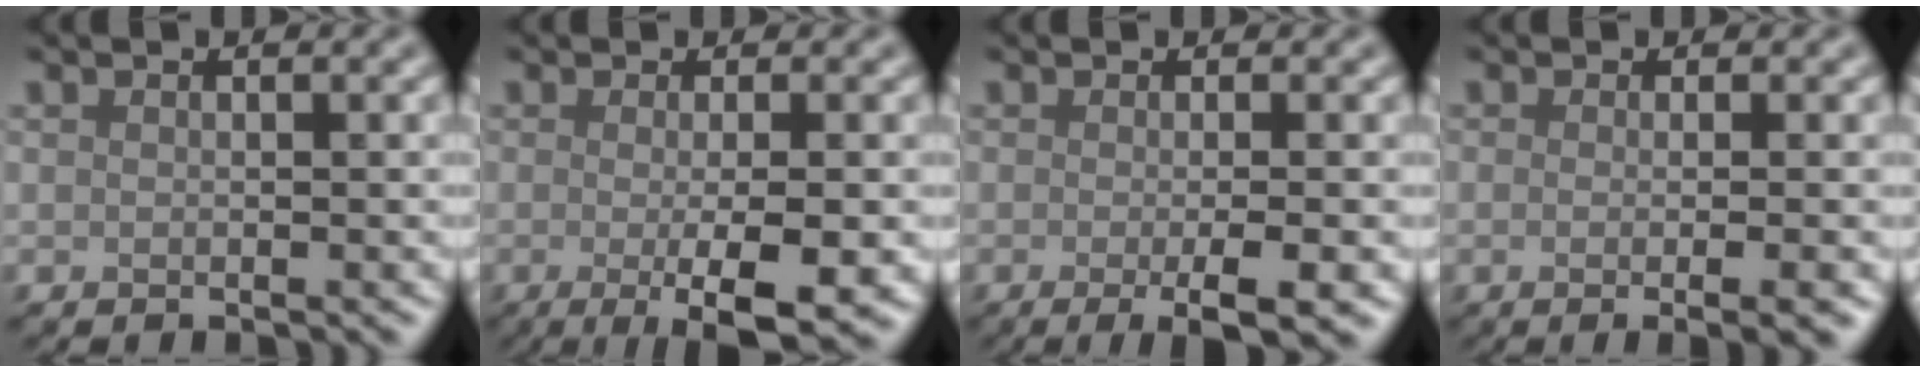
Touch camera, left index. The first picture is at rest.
{"total": 5.8, "force": [-1.3, 1.3, 5.5], "torque": [-0.078, -0.012, -0.018]}
{"total": 4.1, "force": [-1.0, 0.9, 3.9], "torque": [-0.053, -0.008, -0.016]}
{"total": 4.5, "force": [-0.5, 1.8, 4.1], "torque": [-0.032, 0.005, -0.016]}